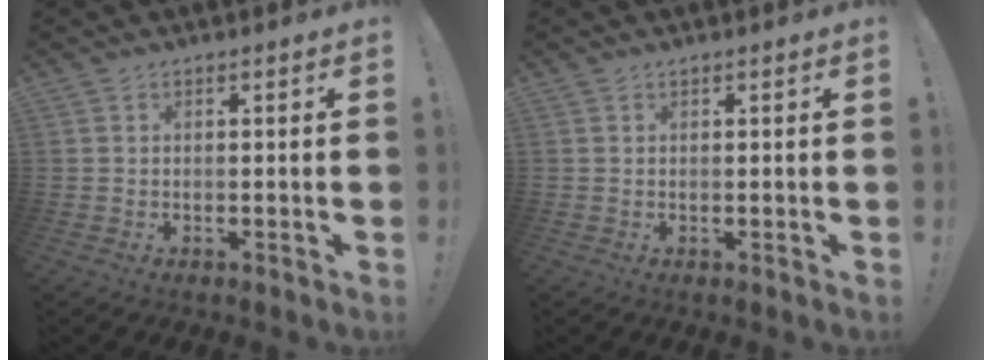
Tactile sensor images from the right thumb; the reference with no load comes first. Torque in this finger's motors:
{"motor_torque": [-0.28, -0.32, 0.18, 0.00, 0.00]}